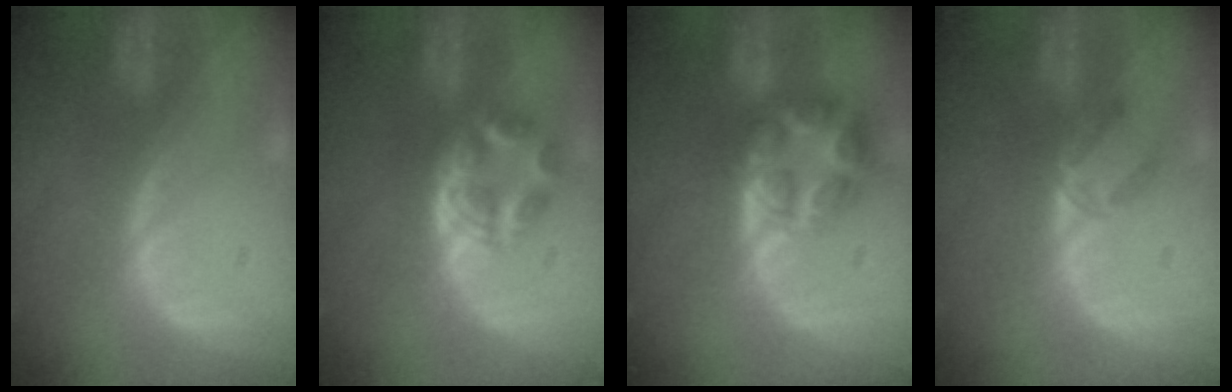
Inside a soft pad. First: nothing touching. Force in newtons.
{"total": 6.1, "press": 5.1, "slide": 3.4}
{"total": 8.0, "press": 7.0, "slide": 3.8}
{"total": 2.7, "press": 2.5, "slide": 1.0}